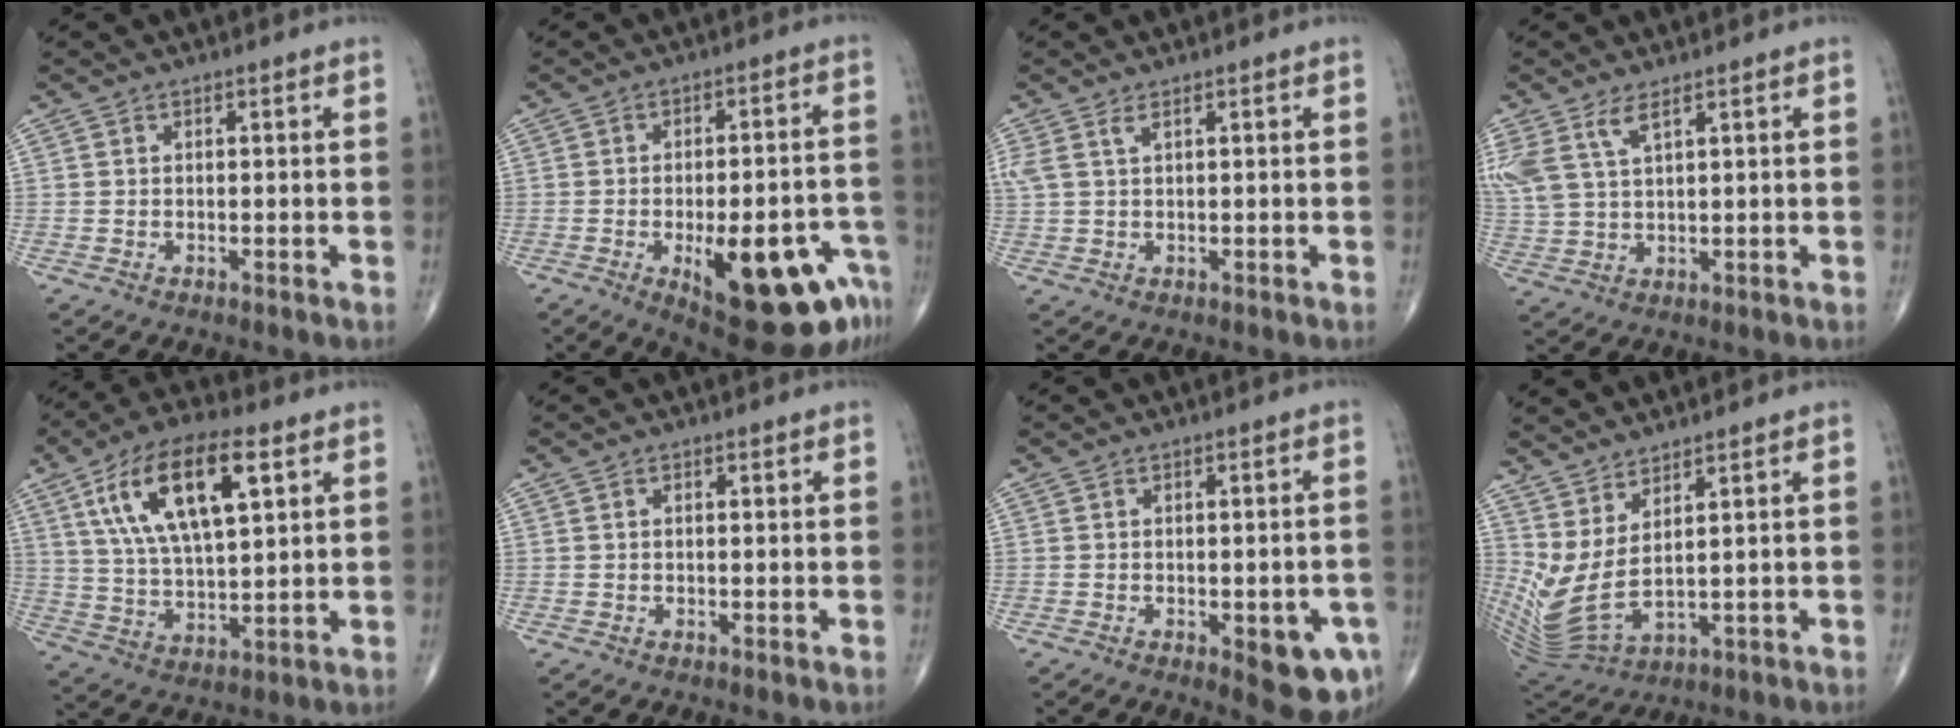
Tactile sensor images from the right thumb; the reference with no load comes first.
{"total": 20.2, "force": [-8.7, 7.5, 16.5], "torque": [-0.156, 0.030, -0.101]}
{"total": 2.7, "force": [1.5, 0.8, 2.1], "torque": [-0.057, 0.012, 0.041]}
{"total": 7.3, "force": [4.2, 2.8, 5.3], "torque": [-0.131, -0.009, 0.095]}
{"total": 17.9, "force": [7.0, 7.2, 14.9], "torque": [-0.263, -0.007, 0.128]}
{"total": 0.6, "force": [0.1, 0.3, 0.5], "torque": [-0.012, 0.001, 0.002]}
{"total": 9.0, "force": [-3.2, 3.4, 7.6], "torque": [-0.073, 0.004, -0.030]}
{"total": 9.9, "force": [3.8, 2.8, 8.7], "torque": [-0.203, -0.038, 0.094]}